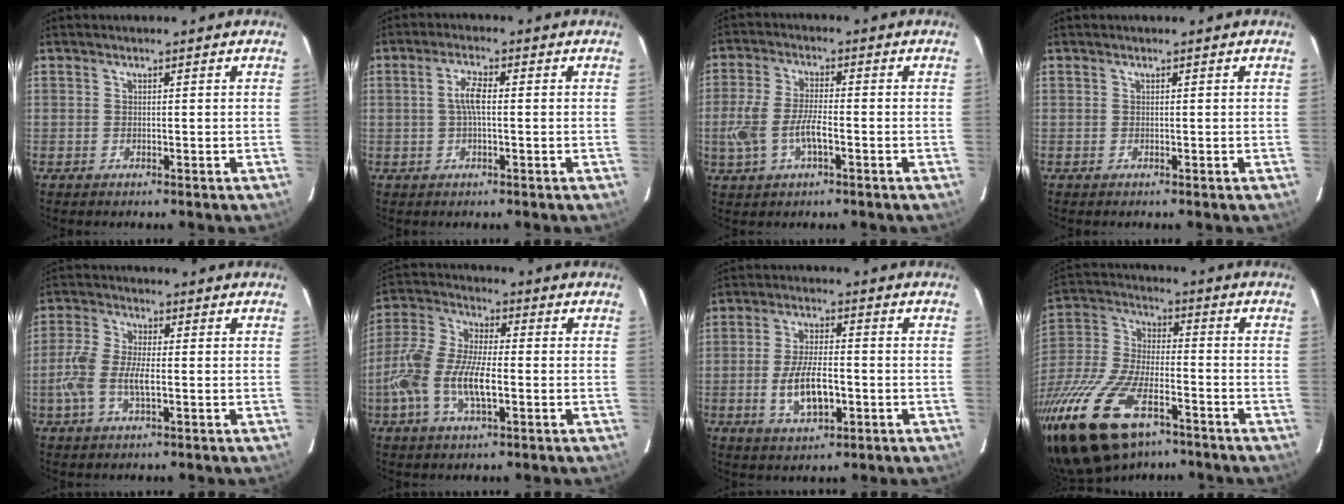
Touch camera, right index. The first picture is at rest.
{"total": 3.8, "force": [0.0, 1.1, 3.6], "torque": [-0.072, 0.007, 0.001]}
{"total": 8.2, "force": [-2.5, 3.1, 7.2], "torque": [-0.158, -0.002, -0.044]}
{"total": 0.0}
{"total": 8.4, "force": [-1.9, 3.4, 7.4], "torque": [-0.165, 0.004, -0.038]}
{"total": 13.1, "force": [-3.4, 5.1, 11.6], "torque": [-0.254, 0.001, -0.069]}
{"total": 8.9, "force": [-2.3, 3.7, 7.8], "torque": [-0.155, -0.006, -0.035]}
{"total": 24.5, "force": [-15.0, 10.8, 16.0], "torque": [-0.355, -0.038, -0.271]}